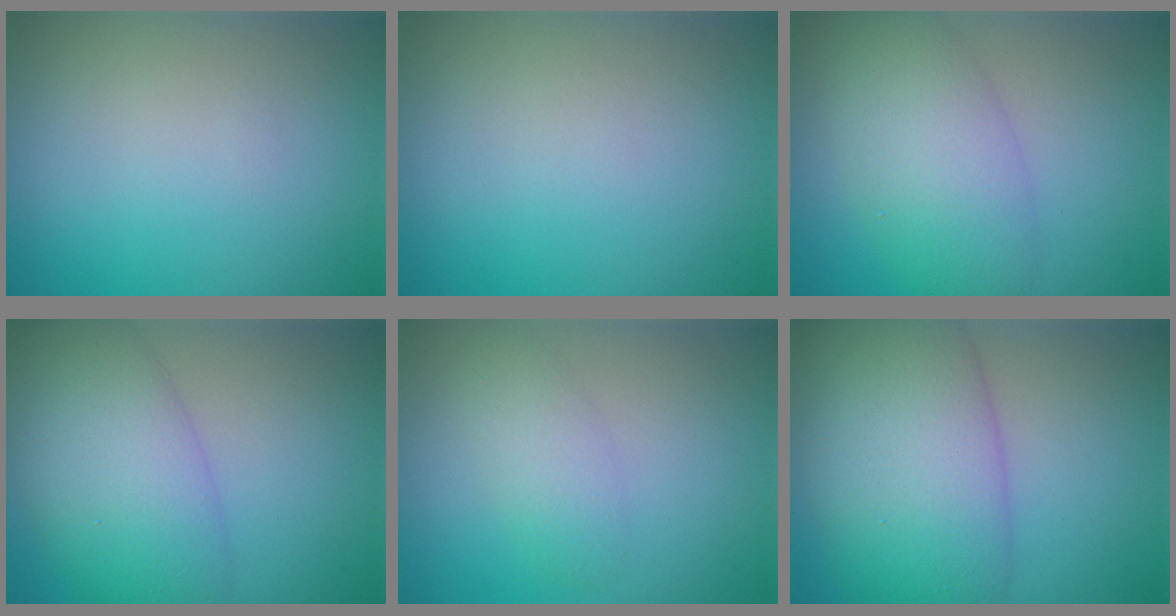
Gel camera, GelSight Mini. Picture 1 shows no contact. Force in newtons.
{"total": 0.0}
{"total": 6.0, "press": 6.0, "slide": 0.4}
{"total": 7.5, "press": 7.5, "slide": 0.3}
{"total": 2.2, "press": 2.2, "slide": 0.1}
{"total": 10.3, "press": 10.3, "slide": 0.5}